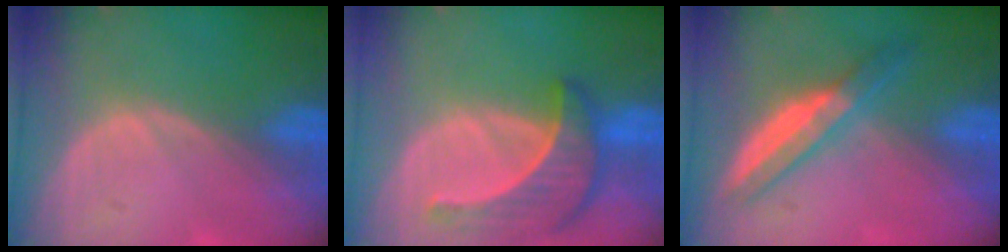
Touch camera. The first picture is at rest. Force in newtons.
{"total": 7.8, "press": 7.5, "slide": 2.4}
{"total": 5.8, "press": 5.2, "slide": 2.6}